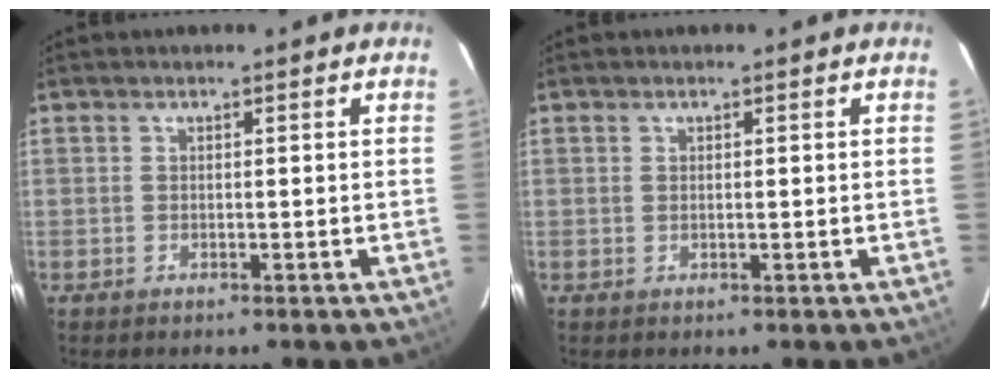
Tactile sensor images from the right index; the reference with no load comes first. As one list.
[{"total": 0.0}]